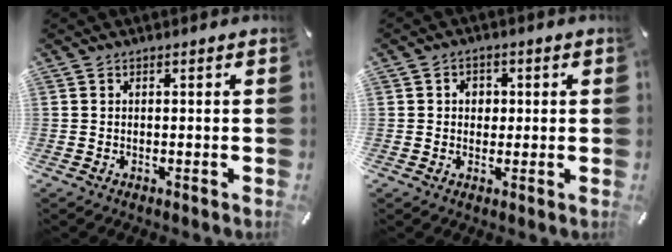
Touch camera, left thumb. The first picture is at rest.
{"total": 3.3, "force": [0.1, 3.0, 1.3], "torque": [-0.007, -0.001, -0.008]}